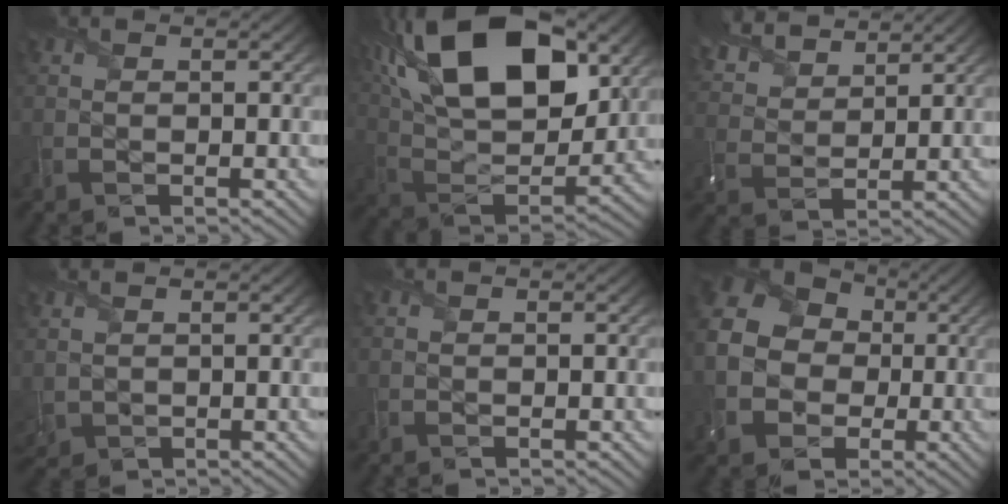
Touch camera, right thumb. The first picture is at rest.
{"total": 22.0, "force": [10.6, 11.6, 15.4], "torque": [-0.312, 0.056, 0.160]}
{"total": 8.0, "force": [6.5, 3.2, 3.5], "torque": [-0.101, 0.021, 0.126]}
{"total": 3.2, "force": [1.1, 2.4, 1.9], "torque": [-0.070, -0.004, 0.020]}
{"total": 0.0}
{"total": 16.9, "force": [-1.3, 15.3, 7.1], "torque": [-0.219, -0.010, -0.058]}